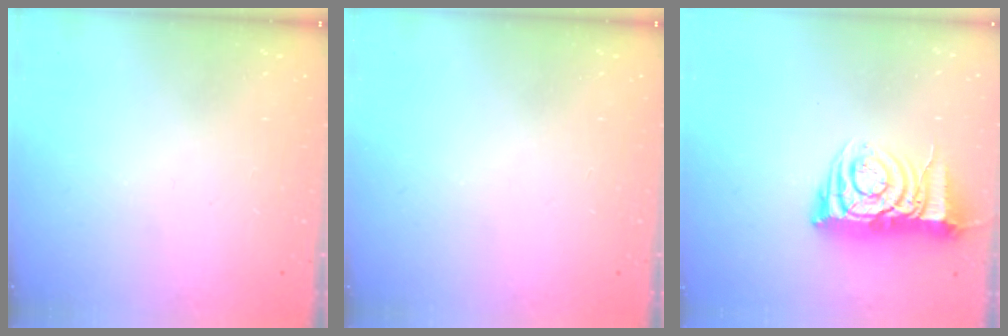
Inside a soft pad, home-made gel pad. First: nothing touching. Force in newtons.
{"total": 0.0}
{"total": 9.6, "press": 9.5, "slide": 1.1}